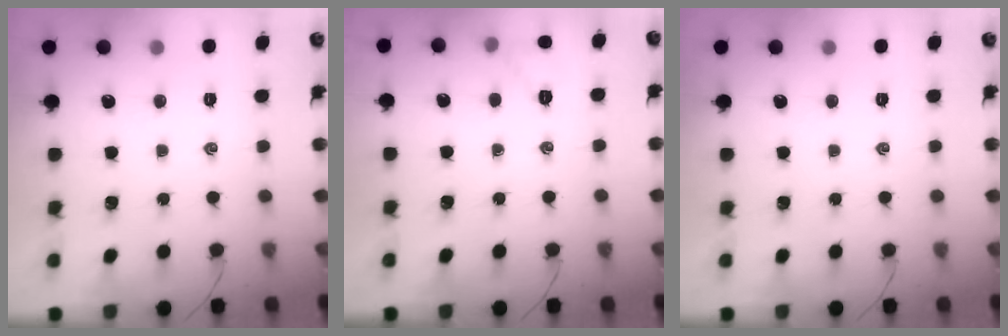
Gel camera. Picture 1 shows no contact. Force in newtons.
{"total": 5.5, "press": 5.3, "slide": 1.6}
{"total": 0.0}